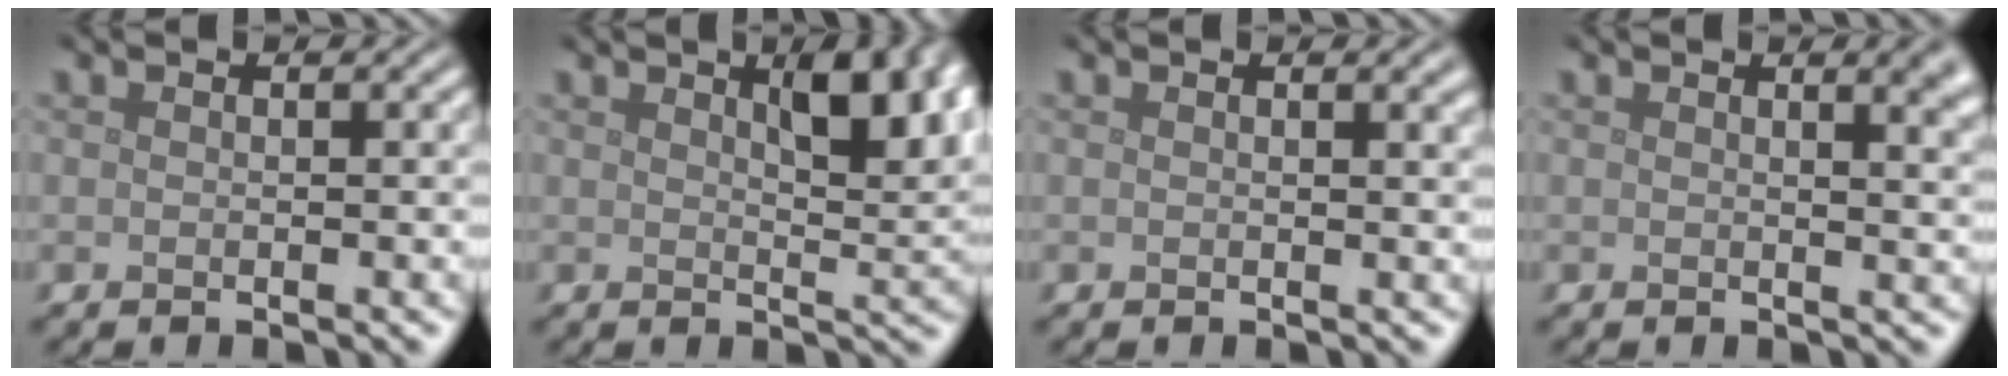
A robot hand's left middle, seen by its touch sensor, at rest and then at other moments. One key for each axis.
{"total": 5.7, "fx": 2.5, "fy": 2.0, "fz": 4.7, "tx": -0.063, "ty": 0.001, "tz": 0.040}
{"total": 1.5, "fx": 0.8, "fy": 0.5, "fz": 1.1, "tx": -0.005, "ty": 0.004, "tz": 0.010}
{"total": 3.9, "fx": 2.0, "fy": 1.6, "fz": 3.0, "tx": -0.013, "ty": 0.009, "tz": 0.022}